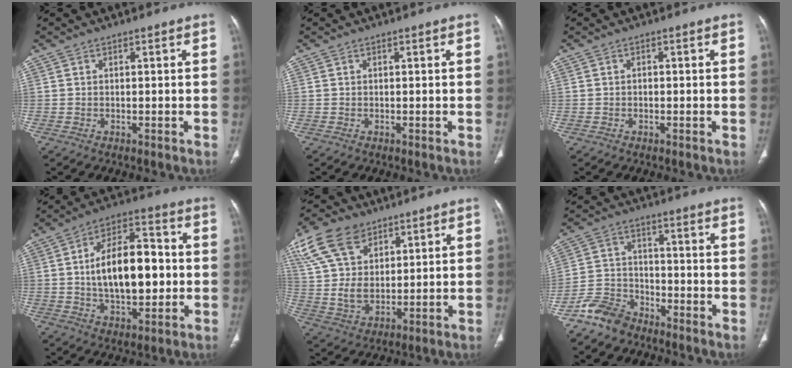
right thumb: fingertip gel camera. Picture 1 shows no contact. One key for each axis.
{"total": 0.0}
{"total": 0.6, "fx": -0.1, "fy": 0.5, "fz": 0.4, "tx": -0.004, "ty": 0.003, "tz": -0.005}
{"total": 16.8, "fx": 0.2, "fy": 8.8, "fz": 14.3, "tx": -0.208, "ty": 0.023, "tz": 0.002}
{"total": 15.2, "fx": 8.3, "fy": 9.5, "fz": 8.5, "tx": -0.153, "ty": -0.017, "tz": 0.167}
{"total": 7.3, "fx": -6.0, "fy": 3.8, "fz": 1.7, "tx": -0.031, "ty": 0.032, "tz": -0.126}